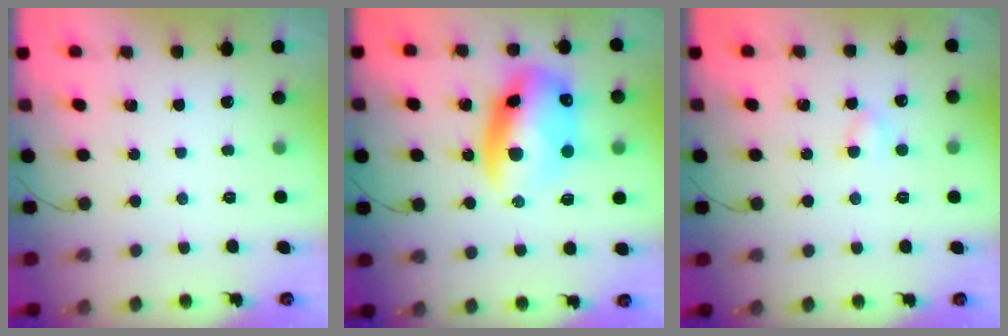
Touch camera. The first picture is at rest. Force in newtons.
{"total": 15.9, "press": 15.4, "slide": 4.0}
{"total": 3.0, "press": 2.8, "slide": 1.1}